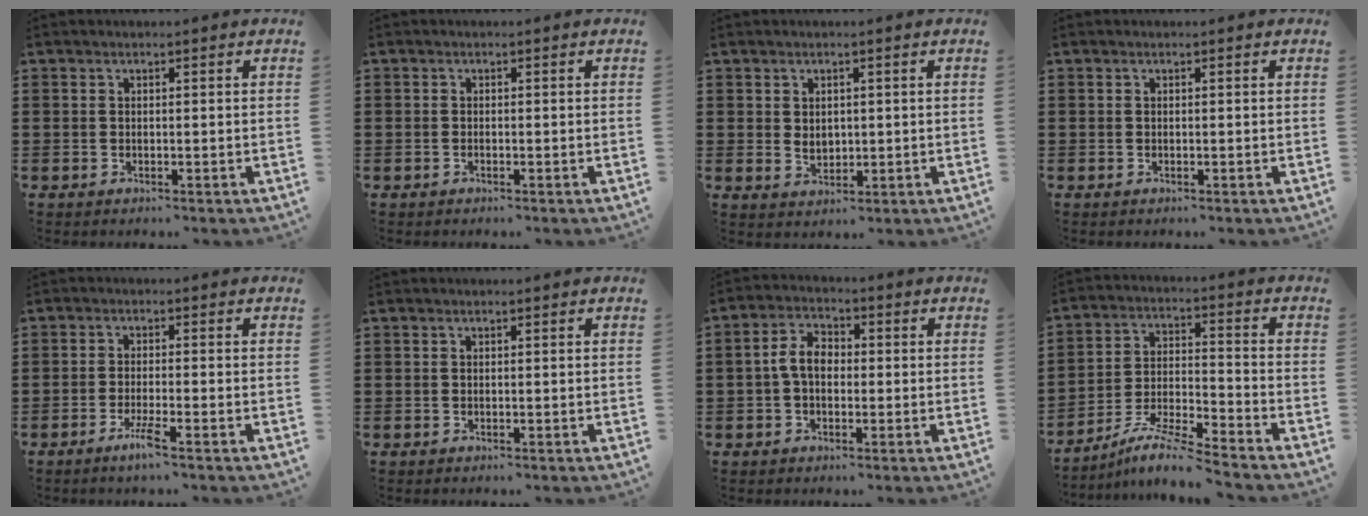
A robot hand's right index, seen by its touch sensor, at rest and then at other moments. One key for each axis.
{"total": 0.6, "fx": -0.4, "fy": 0.4, "fz": 0.2, "tx": -0.003, "ty": 0.002, "tz": -0.010}
{"total": 2.1, "fx": 0.7, "fy": 1.7, "fz": 1.0, "tx": -0.016, "ty": 0.005, "tz": 0.010}
{"total": 0.0}
{"total": 3.5, "fx": -2.2, "fy": -0.1, "fz": 2.7, "tx": -0.058, "ty": -0.014, "tz": -0.042}
{"total": 0.0}
{"total": 5.0, "fx": -0.3, "fy": 3.1, "fz": 3.9, "tx": -0.098, "ty": 0.004, "tz": -0.015}
{"total": 7.7, "fx": -7.0, "fy": -0.3, "fz": 3.1, "tx": -0.065, "ty": -0.009, "tz": -0.139}